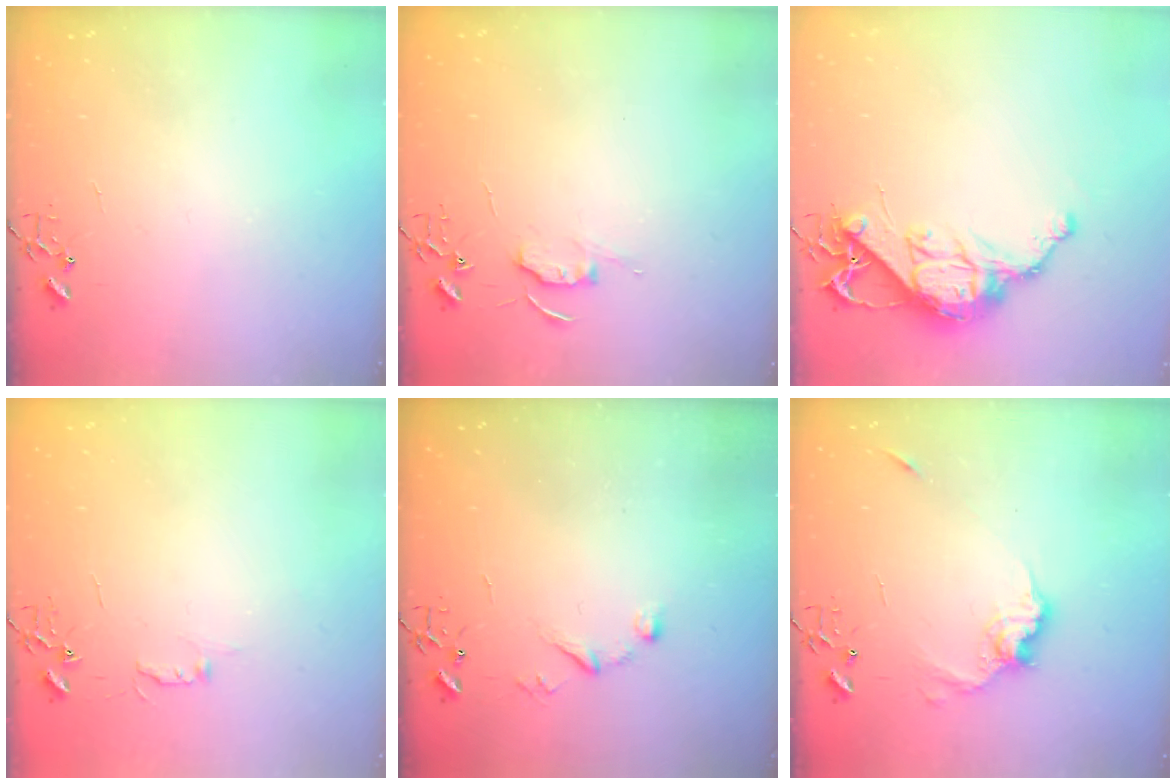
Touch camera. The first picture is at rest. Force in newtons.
{"total": 5.7, "press": 5.7, "slide": 0.6}
{"total": 12.8, "press": 12.7, "slide": 1.0}
{"total": 4.4, "press": 4.4, "slide": 0.6}
{"total": 6.6, "press": 6.6, "slide": 0.5}
{"total": 11.5, "press": 11.5, "slide": 0.8}